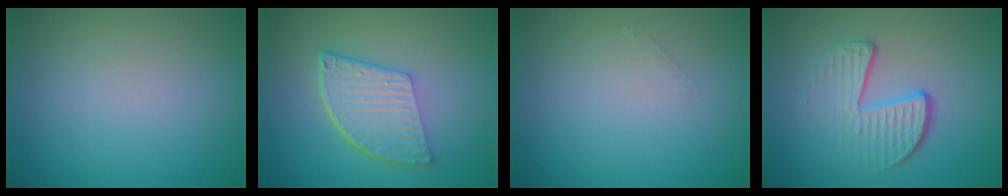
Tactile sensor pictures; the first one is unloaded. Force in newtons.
{"total": 6.1, "press": 4.1, "slide": 4.5}
{"total": 0.6, "press": 0.6, "slide": 0.0}
{"total": 4.1, "press": 2.7, "slide": 3.2}